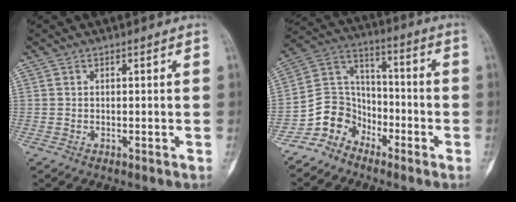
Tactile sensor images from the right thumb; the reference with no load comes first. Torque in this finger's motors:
{"motor_torque": [0.76, -0.68, 0.35, -1.40, -0.01]}